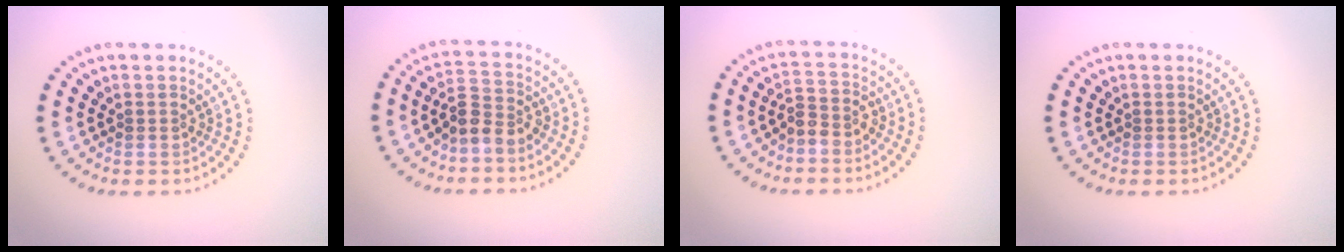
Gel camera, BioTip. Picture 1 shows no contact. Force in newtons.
{"total": 2.9, "press": 2.6, "slide": 1.3}
{"total": 2.2, "press": 1.7, "slide": 1.4}
{"total": 0.0}